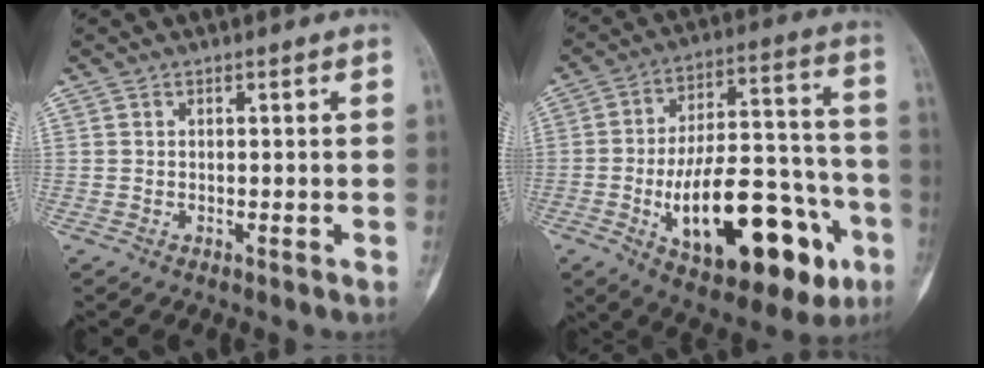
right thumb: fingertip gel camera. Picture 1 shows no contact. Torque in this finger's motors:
{"motor_torque": [0.63, 0.64, 1.92, -0.86, 0.19]}